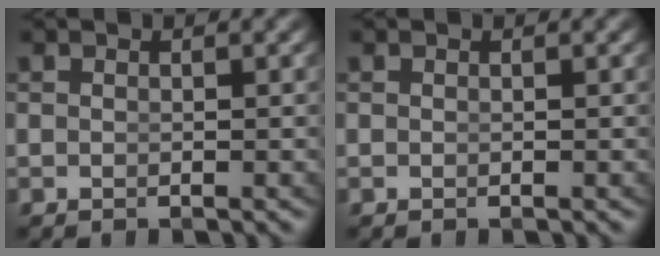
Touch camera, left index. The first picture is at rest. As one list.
[{"total": 0.0}]